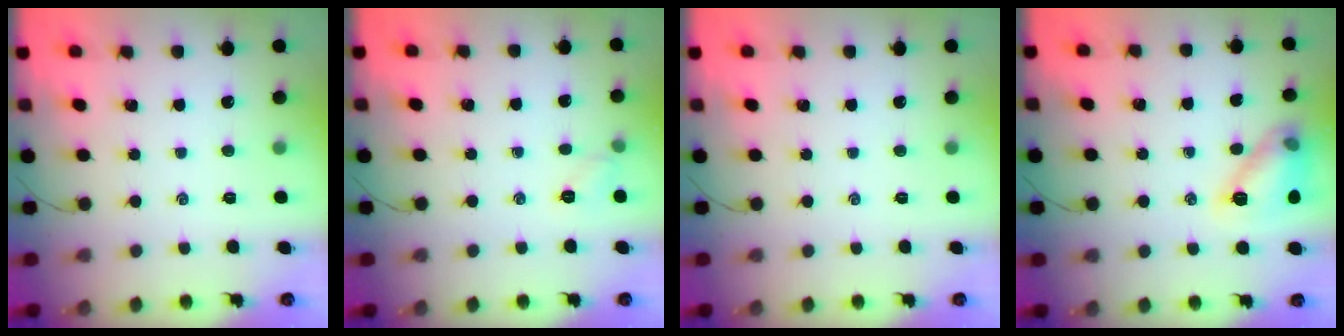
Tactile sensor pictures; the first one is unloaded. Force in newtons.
{"total": 5.0, "press": 4.8, "slide": 1.3}
{"total": 0.0}
{"total": 12.4, "press": 12.4, "slide": 0.1}